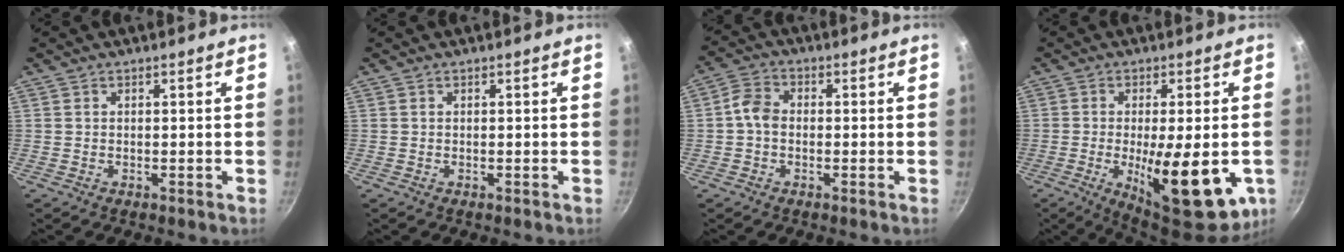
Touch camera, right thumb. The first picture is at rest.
{"total": 0.0}
{"total": 4.7, "force": [-0.5, 3.5, 3.1], "torque": [-0.055, 0.018, -0.021]}
{"total": 18.7, "force": [-4.7, 6.2, 17.0], "torque": [-0.220, -0.007, -0.055]}